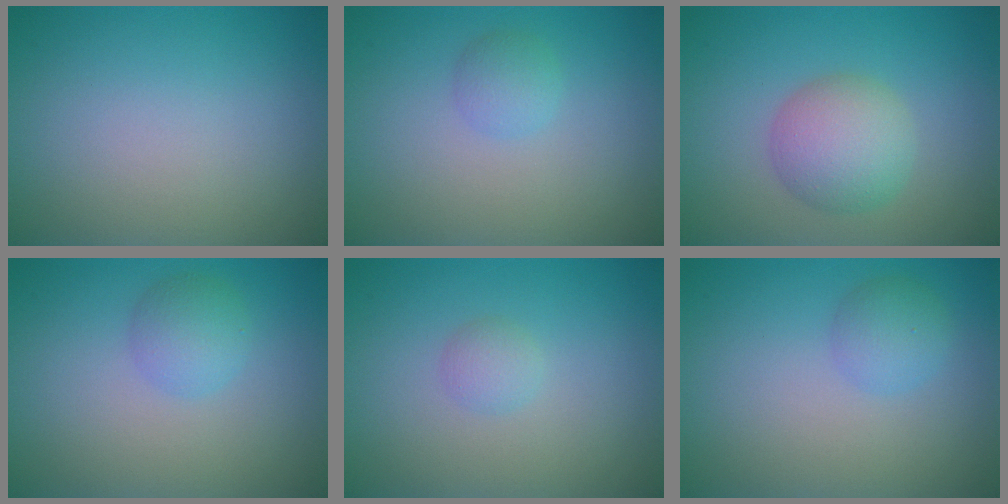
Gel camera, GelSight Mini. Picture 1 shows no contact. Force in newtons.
{"total": 1.5, "press": 1.5, "slide": 0.1}
{"total": 4.4, "press": 4.4, "slide": 0.1}
{"total": 2.3, "press": 2.3, "slide": 0.1}
{"total": 1.2, "press": 1.2, "slide": 0.1}
{"total": 2.0, "press": 2.0, "slide": 0.1}